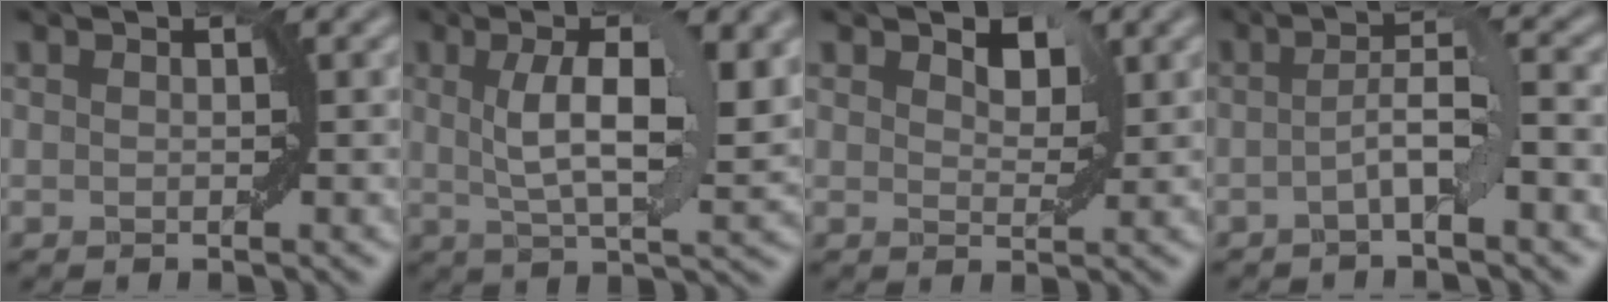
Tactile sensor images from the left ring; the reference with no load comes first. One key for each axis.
{"total": 8.1, "fx": 2.0, "fy": 2.6, "fz": 7.4, "tx": -0.121, "ty": 0.002, "tz": 0.032}
{"total": 2.1, "fx": 1.2, "fy": 1.1, "fz": 1.4, "tx": -0.023, "ty": -0.003, "tz": 0.020}
{"total": 3.6, "fx": -1.0, "fy": 0.4, "fz": 3.5, "tx": -0.058, "ty": 0.015, "tz": -0.024}